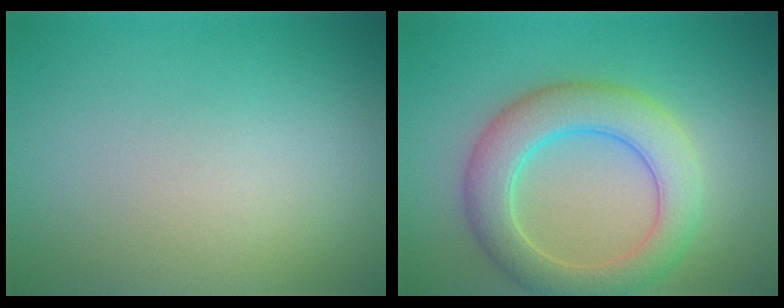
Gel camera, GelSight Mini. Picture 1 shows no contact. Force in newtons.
{"total": 6.0, "press": 6.0, "slide": 0.2}